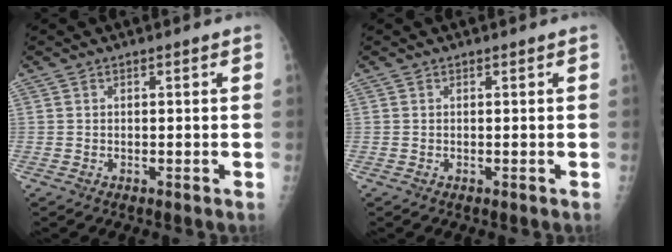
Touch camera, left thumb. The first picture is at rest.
{"total": 0.0}